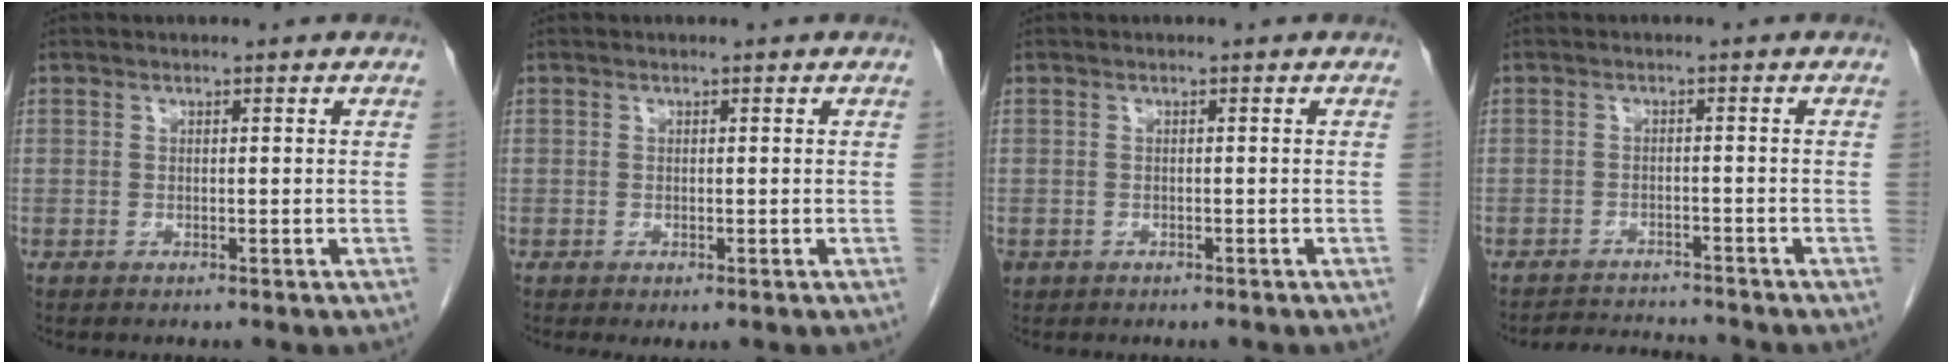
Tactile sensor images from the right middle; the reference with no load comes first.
{"total": 0.7, "force": [-0.3, 0.3, 0.5], "torque": [-0.010, -0.003, -0.002]}
{"total": 1.2, "force": [-0.7, 0.9, 0.3], "torque": [-0.012, 0.003, -0.005]}
{"total": 5.1, "force": [-5.1, 0.1, 0.4], "torque": [-0.008, -0.006, -0.081]}